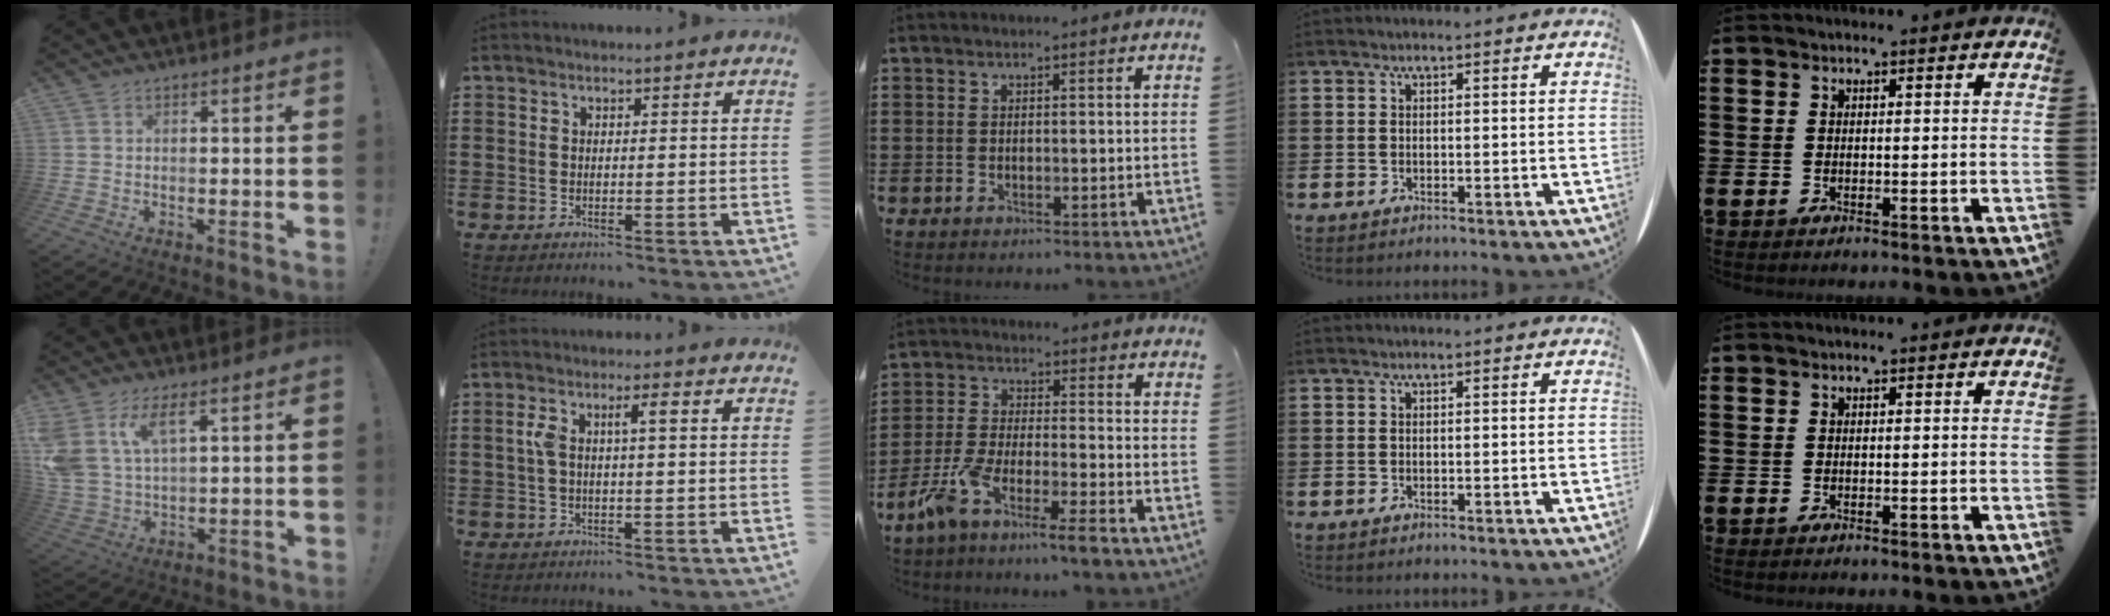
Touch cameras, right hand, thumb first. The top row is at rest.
{"thumb": {"total": 9.9, "force": [5.6, 4.8, 6.6], "torque": [-0.151, -0.016, 0.109]}, "index": {"total": 4.0, "force": [0.4, 0.9, 3.9], "torque": [-0.074, 0.003, -0.002]}, "middle": {"total": 7.2, "force": [-6.1, -0.5, 3.8], "torque": [-0.093, -0.016, -0.124]}}